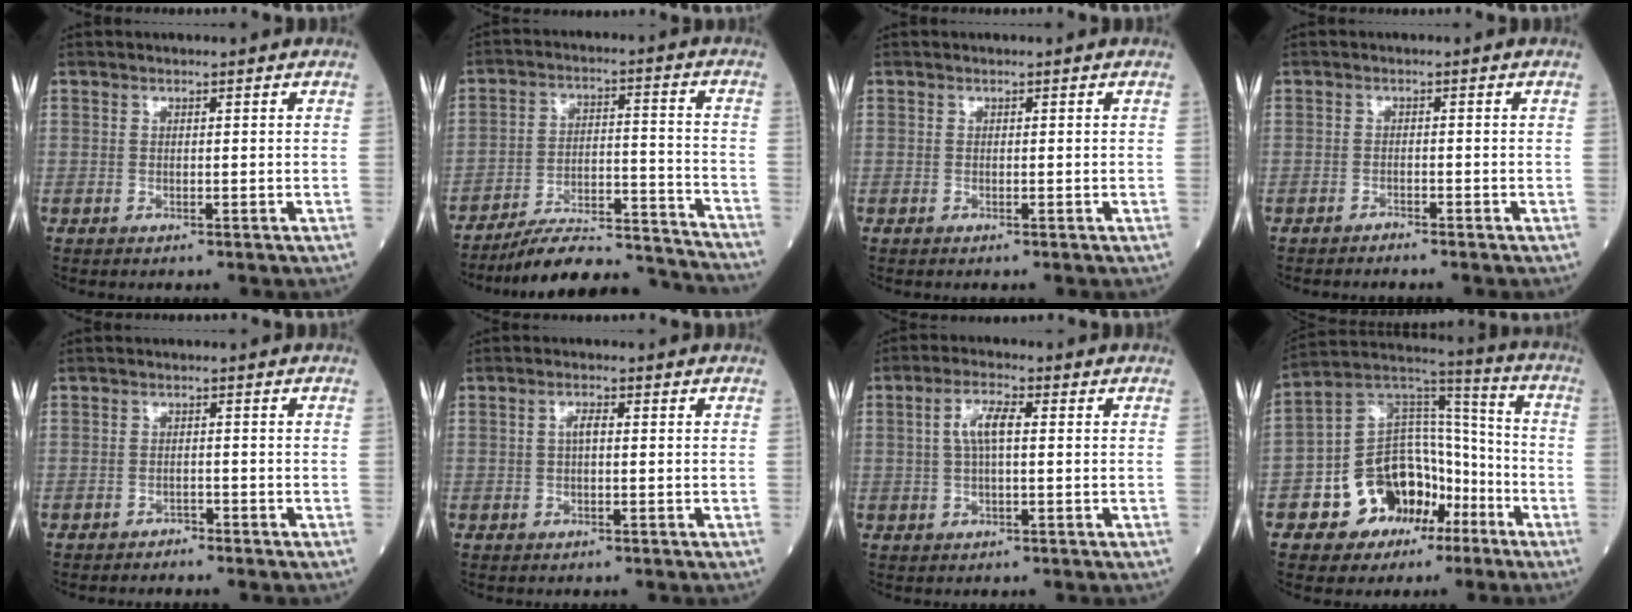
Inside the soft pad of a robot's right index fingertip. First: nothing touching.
{"total": 17.0, "force": [-16.4, 1.5, 4.2], "torque": [-0.063, 0.027, -0.245]}
{"total": 0.0}
{"total": 0.9, "force": [-0.9, 0.0, 0.0], "torque": [-0.003, -0.001, -0.017]}
{"total": 1.1, "force": [-1.1, 0.3, -0.1], "torque": [0.004, 0.000, -0.021]}
{"total": 1.9, "force": [0.2, 0.6, 1.8], "torque": [-0.036, 0.005, 0.004]}
{"total": 4.8, "force": [0.8, 1.2, 4.5], "torque": [-0.094, 0.014, 0.014]}
{"total": 13.9, "force": [-6.5, 10.1, 7.0], "torque": [-0.118, 0.051, -0.104]}